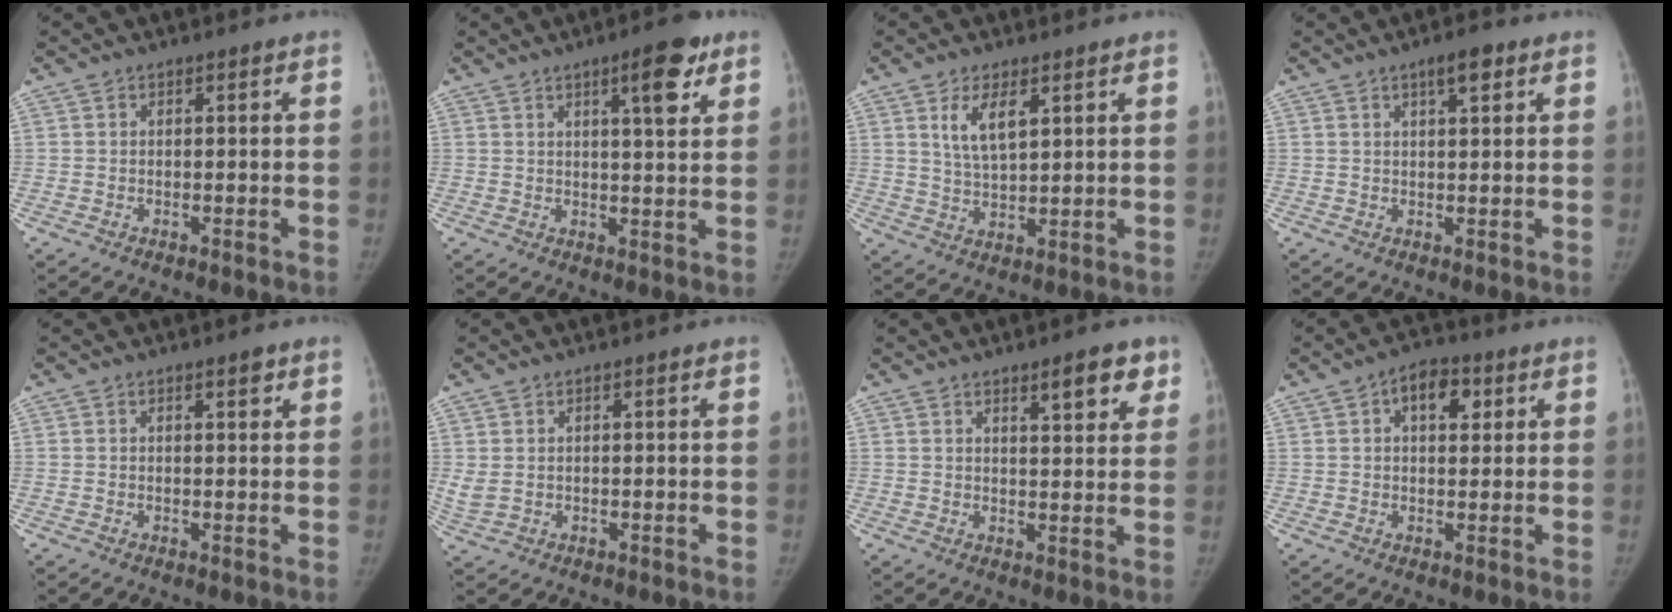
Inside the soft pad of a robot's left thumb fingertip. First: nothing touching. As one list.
[{"total": 7.8, "force": [4.1, 1.9, 6.3], "torque": [-0.079, -0.018, 0.055]}, {"total": 6.4, "force": [3.0, 2.6, 5.0], "torque": [-0.088, -0.019, 0.062]}, {"total": 3.5, "force": [2.0, 1.0, 2.7], "torque": [-0.037, -0.005, 0.030]}, {"total": 1.7, "force": [1.0, 0.5, 1.2], "torque": [-0.012, -0.004, 0.013]}, {"total": 1.9, "force": [0.5, 1.3, 1.2], "torque": [-0.035, -0.001, 0.018]}, {"total": 6.3, "force": [4.0, 2.1, 4.5], "torque": [-0.037, -0.021, 0.052]}, {"total": 6.5, "force": [2.5, 3.8, 4.6], "torque": [-0.042, 0.001, 0.032]}]